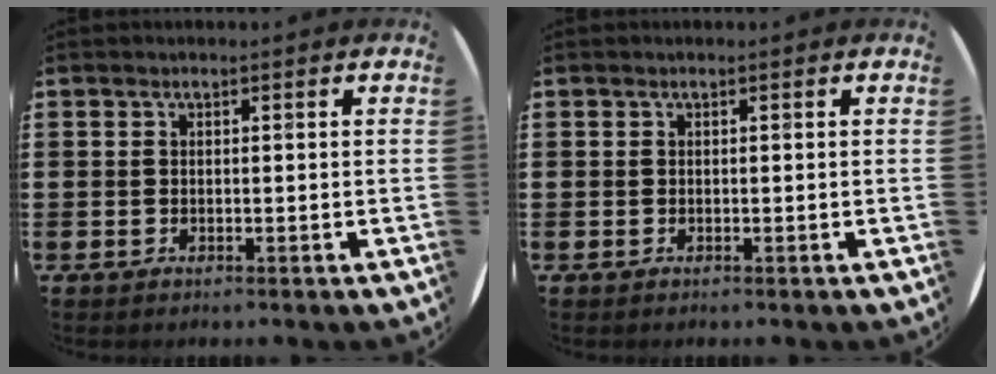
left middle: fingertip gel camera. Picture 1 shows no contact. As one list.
[{"total": 0.0}]